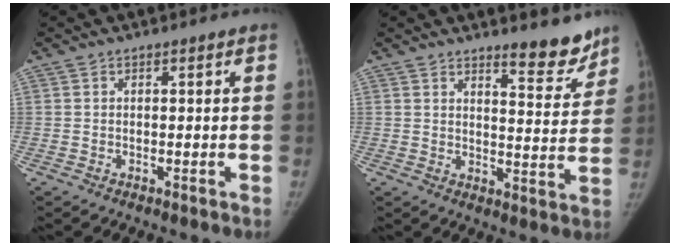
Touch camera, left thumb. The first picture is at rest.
{"total": 7.5, "force": [6.3, 1.9, 3.6], "torque": [-0.016, -0.054, 0.090]}